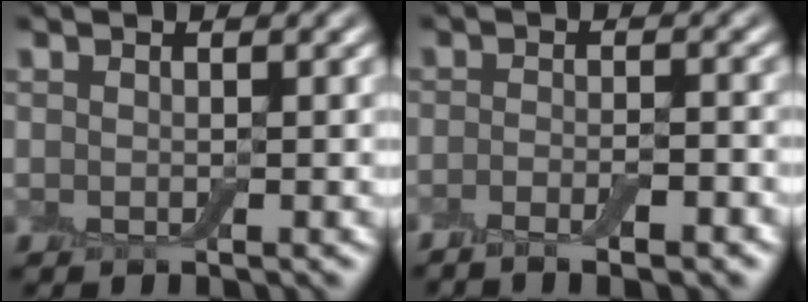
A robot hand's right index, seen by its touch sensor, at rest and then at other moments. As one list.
[{"total": 4.1, "force": [-2.5, 0.9, 3.1], "torque": [-0.052, 0.005, -0.040]}]